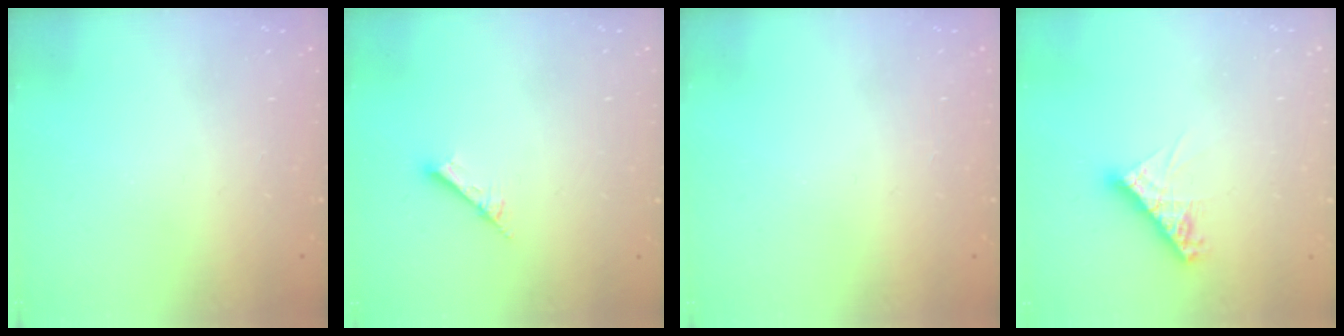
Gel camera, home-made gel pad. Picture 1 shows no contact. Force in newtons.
{"total": 3.1, "press": 3.1, "slide": 0.0}
{"total": 0.0}
{"total": 9.3, "press": 9.3, "slide": 0.9}